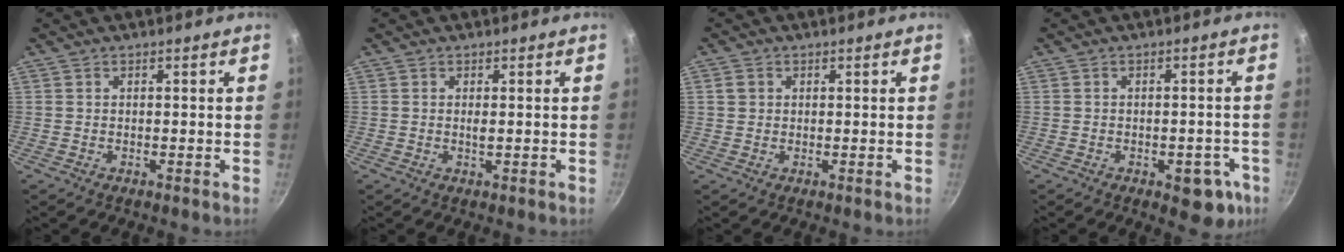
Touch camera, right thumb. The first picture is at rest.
{"total": 0.8, "force": [0.1, 0.2, 0.8], "torque": [-0.015, -0.001, 0.001]}
{"total": 2.1, "force": [0.5, 1.8, 0.8], "torque": [-0.008, 0.004, 0.007]}
{"total": 7.8, "force": [-3.1, 4.2, 5.8], "torque": [-0.033, 0.018, -0.030]}